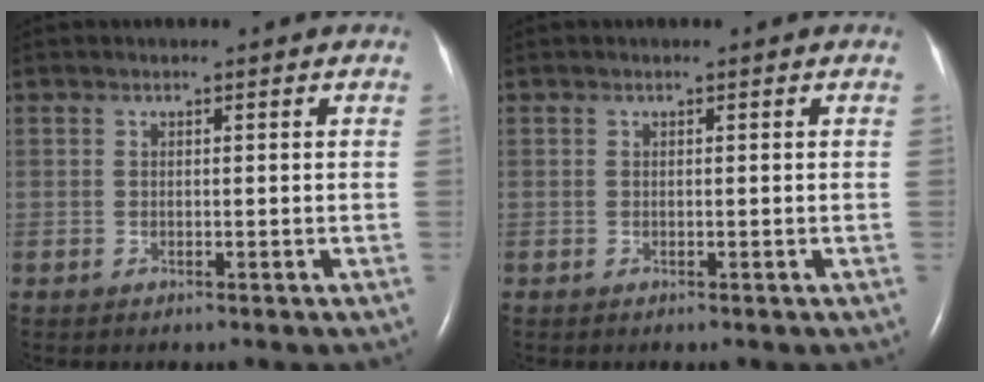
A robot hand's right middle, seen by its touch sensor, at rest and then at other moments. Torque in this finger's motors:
{"motor_torque": [-0.12, 0.00, -0.01, 0.01]}